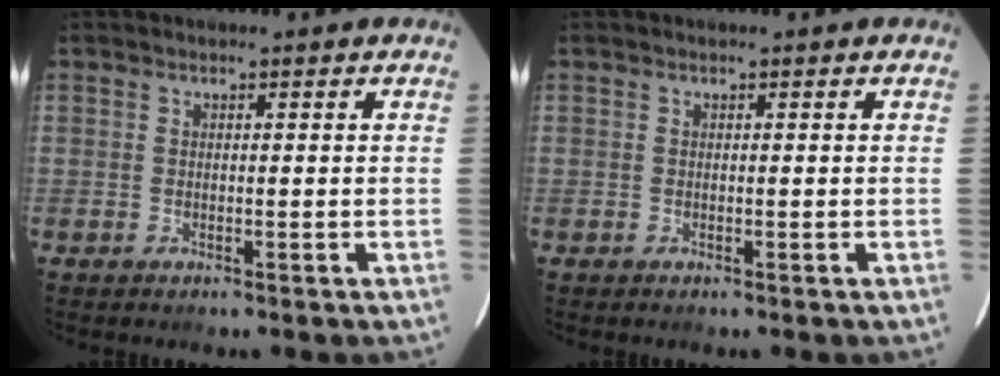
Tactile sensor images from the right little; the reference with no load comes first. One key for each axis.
{"total": 0.0}